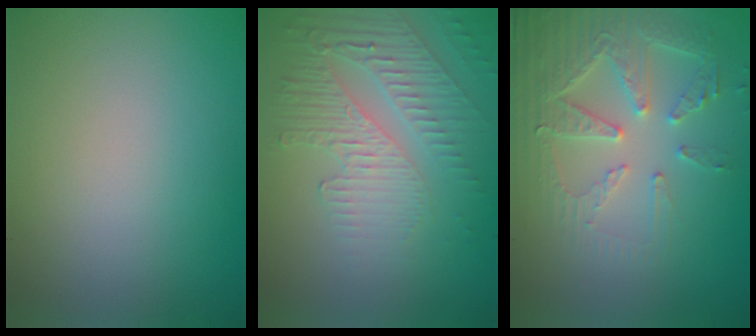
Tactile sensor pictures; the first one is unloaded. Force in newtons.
{"total": 5.8, "press": 3.3, "slide": 4.7}
{"total": 4.5, "press": 4.5, "slide": 0.3}